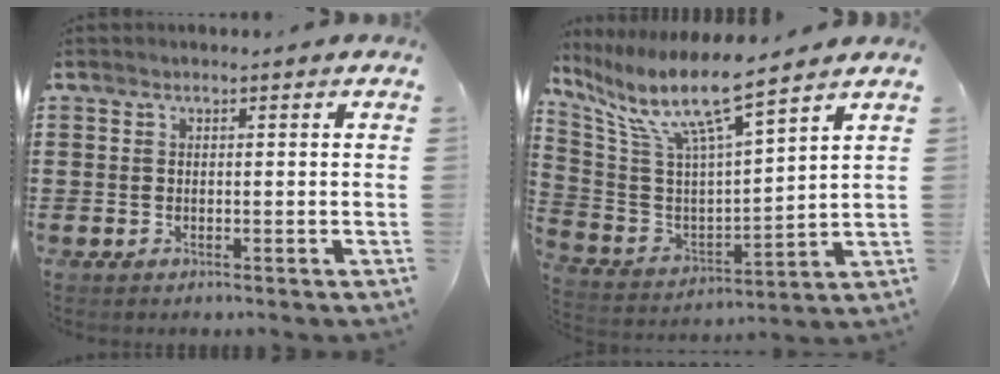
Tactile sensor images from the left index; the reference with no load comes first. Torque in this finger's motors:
{"motor_torque": [2.14, 0.00, 0.42, 0.21]}